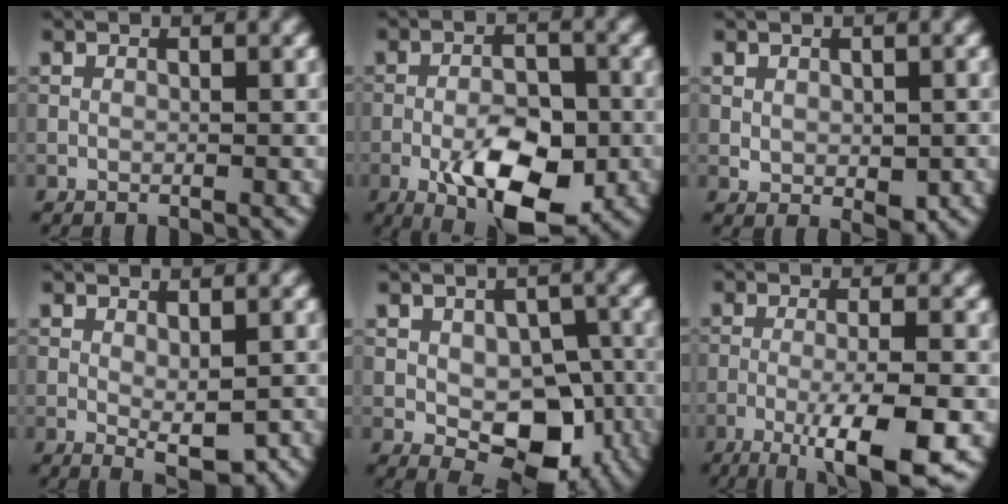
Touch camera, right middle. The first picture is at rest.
{"total": 8.8, "force": [-3.4, 3.8, 7.1], "torque": [-0.121, -0.004, -0.057]}
{"total": 2.1, "force": [-0.1, 1.4, 1.6], "torque": [-0.024, -0.005, 0.005]}
{"total": 3.4, "force": [-0.6, 1.2, 3.2], "torque": [-0.047, -0.012, -0.002]}
{"total": 7.8, "force": [-2.0, 4.7, 5.9], "torque": [-0.088, -0.012, -0.021]}
{"total": 8.8, "force": [-4.2, 2.0, 7.5], "torque": [-0.117, -0.004, -0.068]}